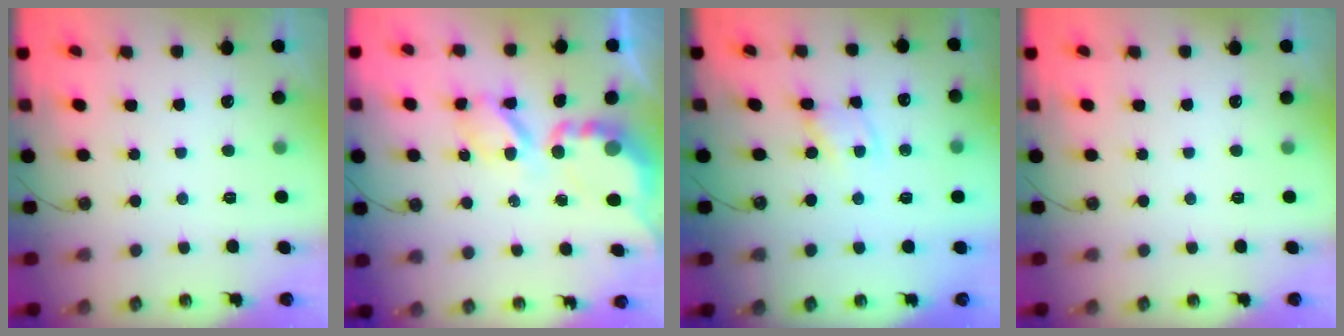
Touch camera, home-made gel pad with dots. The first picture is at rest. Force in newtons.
{"total": 8.3, "press": 8.2, "slide": 0.7}
{"total": 1.4, "press": 1.4, "slide": 0.2}
{"total": 0.0}